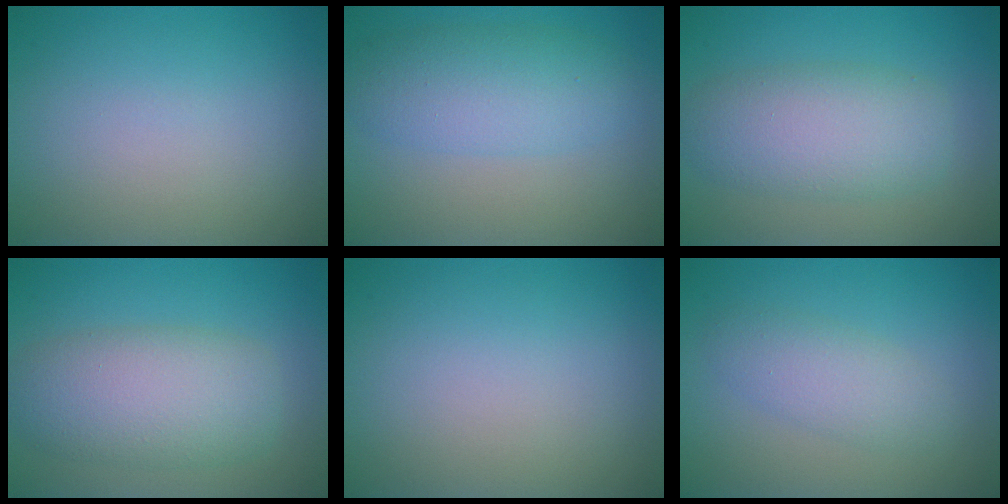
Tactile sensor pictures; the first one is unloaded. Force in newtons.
{"total": 3.4, "press": 3.4, "slide": 0.2}
{"total": 5.7, "press": 5.7, "slide": 0.1}
{"total": 6.5, "press": 6.5, "slide": 0.3}
{"total": 0.0}
{"total": 2.6, "press": 2.6, "slide": 0.0}